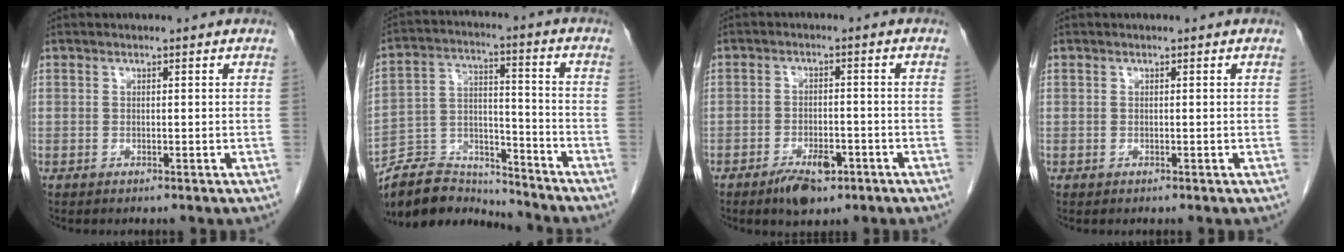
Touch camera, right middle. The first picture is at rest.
{"total": 12.2, "force": [-12.0, 2.2, 1.0], "torque": [-0.019, 0.031, -0.213]}
{"total": 5.2, "force": [-3.2, 2.3, 3.4], "torque": [-0.056, 0.001, -0.045]}
{"total": 0.0}